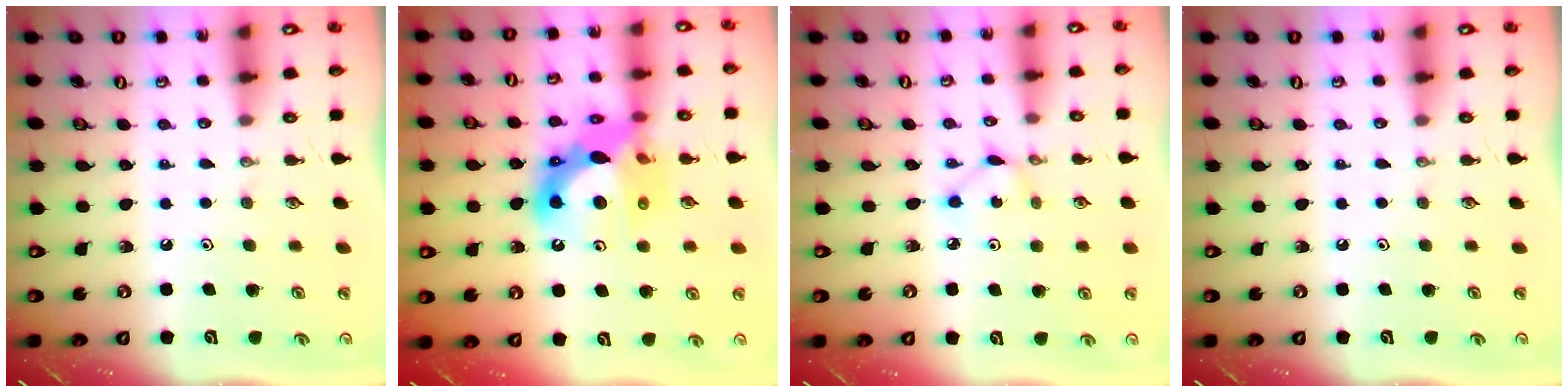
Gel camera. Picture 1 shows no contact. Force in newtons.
{"total": 13.9, "press": 13.6, "slide": 2.8}
{"total": 1.9, "press": 1.9, "slide": 0.2}
{"total": 0.0}